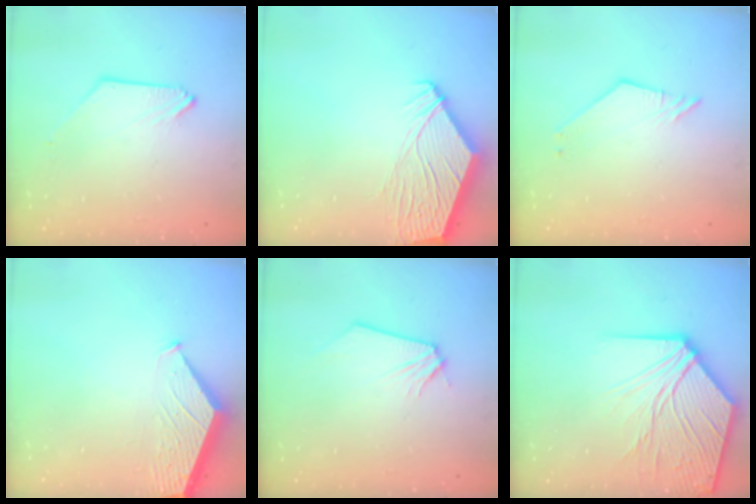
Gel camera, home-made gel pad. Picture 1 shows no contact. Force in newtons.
{"total": 12.1, "press": 12.0, "slide": 1.8}
{"total": 2.4, "press": 2.4, "slide": 0.1}
{"total": 1.6, "press": 1.6, "slide": 0.2}
{"total": 0.0}
{"total": 16.6, "press": 16.3, "slide": 2.9}